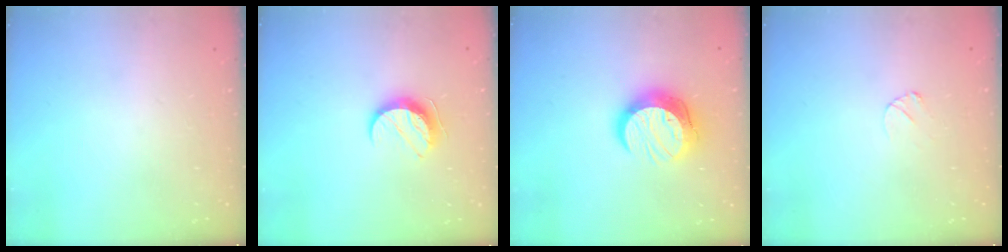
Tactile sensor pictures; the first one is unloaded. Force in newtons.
{"total": 8.6, "press": 8.6, "slide": 0.7}
{"total": 13.5, "press": 13.5, "slide": 1.0}
{"total": 2.8, "press": 2.8, "slide": 0.3}